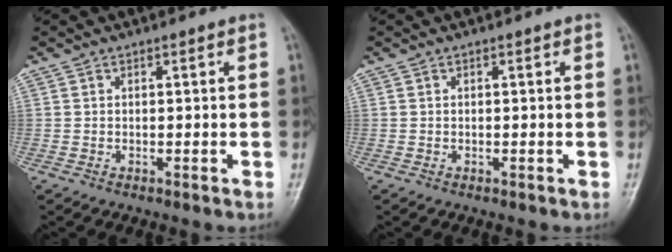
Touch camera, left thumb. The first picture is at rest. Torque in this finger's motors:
{"motor_torque": [0.00, 0.00, 0.00, 0.00, 0.00]}